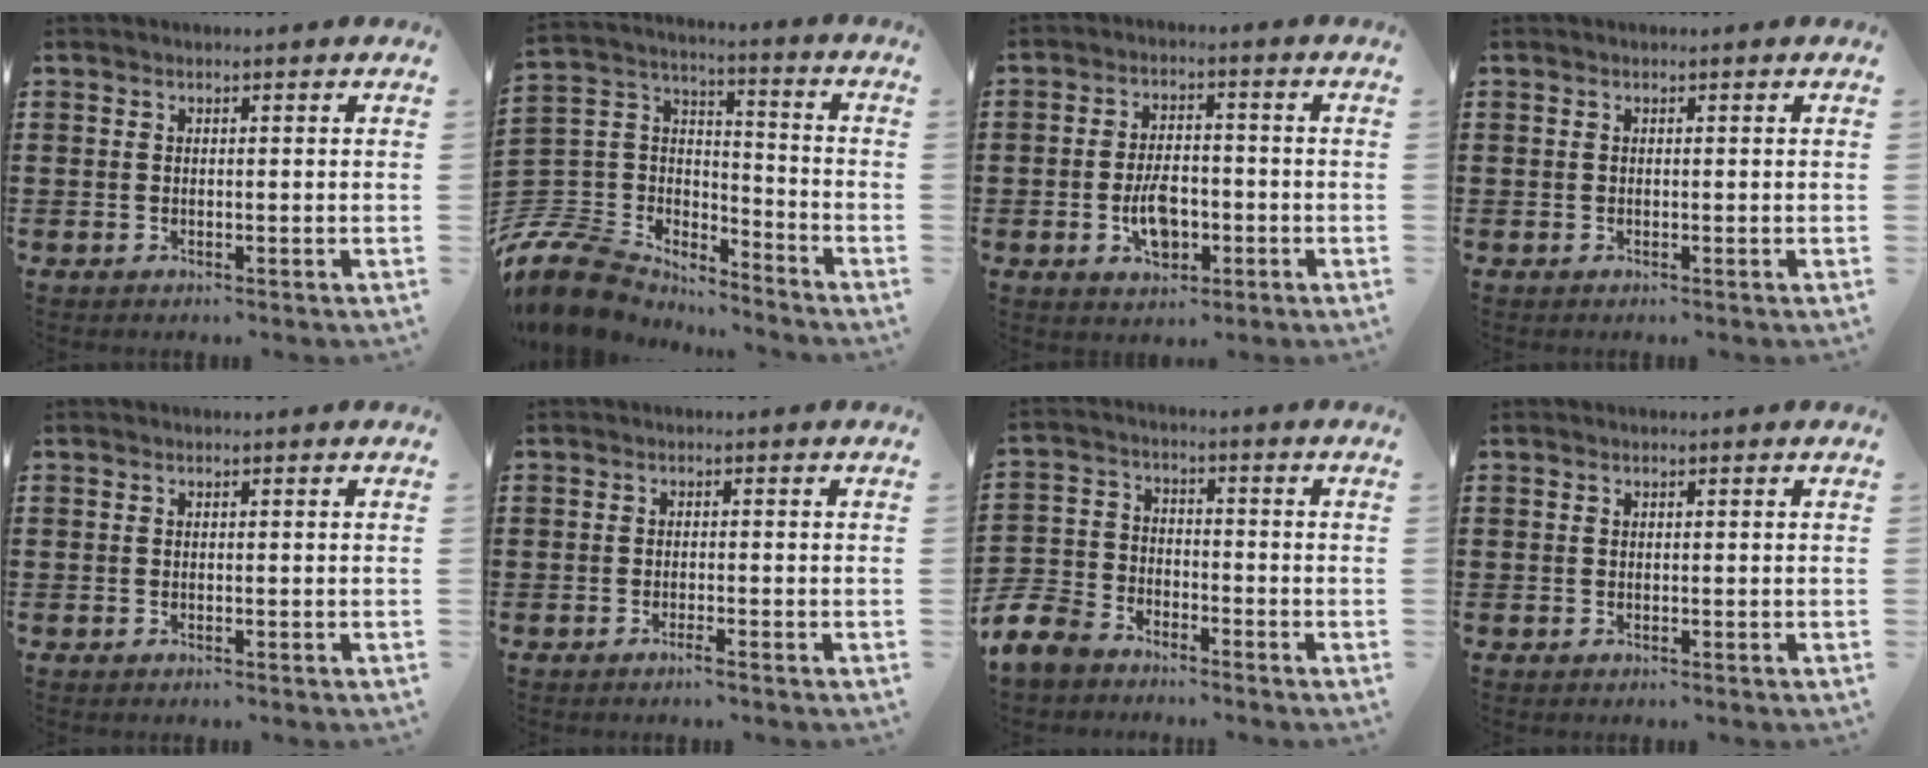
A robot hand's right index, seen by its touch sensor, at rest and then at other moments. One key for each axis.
{"total": 10.2, "fx": -8.5, "fy": 5.1, "fz": 2.5, "tx": -0.100, "ty": 0.007, "tz": -0.173}
{"total": 6.1, "fx": -1.8, "fy": 3.4, "fz": 4.7, "tx": -0.087, "ty": 0.003, "tz": -0.034}
{"total": 0.0}
{"total": 0.0}
{"total": 1.2, "fx": -0.9, "fy": -0.1, "fz": 0.8, "tx": -0.013, "ty": -0.005, "tz": -0.016}
{"total": 7.2, "fx": -6.5, "fy": 2.6, "fz": 1.8, "tx": -0.066, "ty": 0.007, "tz": -0.135}
{"total": 0.0}